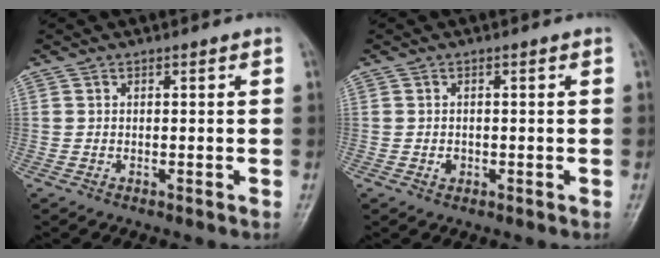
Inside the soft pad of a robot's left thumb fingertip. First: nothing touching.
{"total": 1.2, "force": [-0.3, 1.0, 0.6], "torque": [-0.005, 0.002, -0.003]}